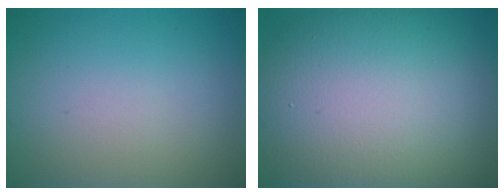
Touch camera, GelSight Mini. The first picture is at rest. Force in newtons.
{"total": 15.6, "press": 15.6, "slide": 1.1}